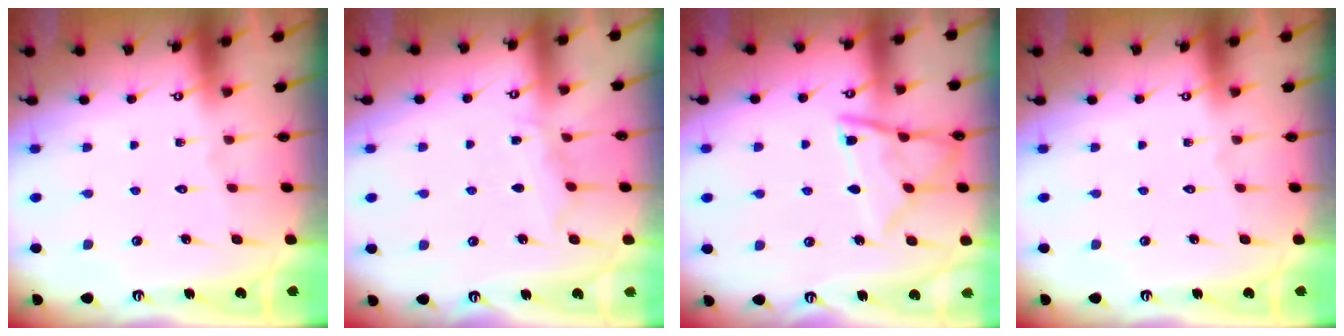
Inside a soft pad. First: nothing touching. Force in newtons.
{"total": 5.5, "press": 5.4, "slide": 0.6}
{"total": 11.9, "press": 11.8, "slide": 1.1}
{"total": 0.0}